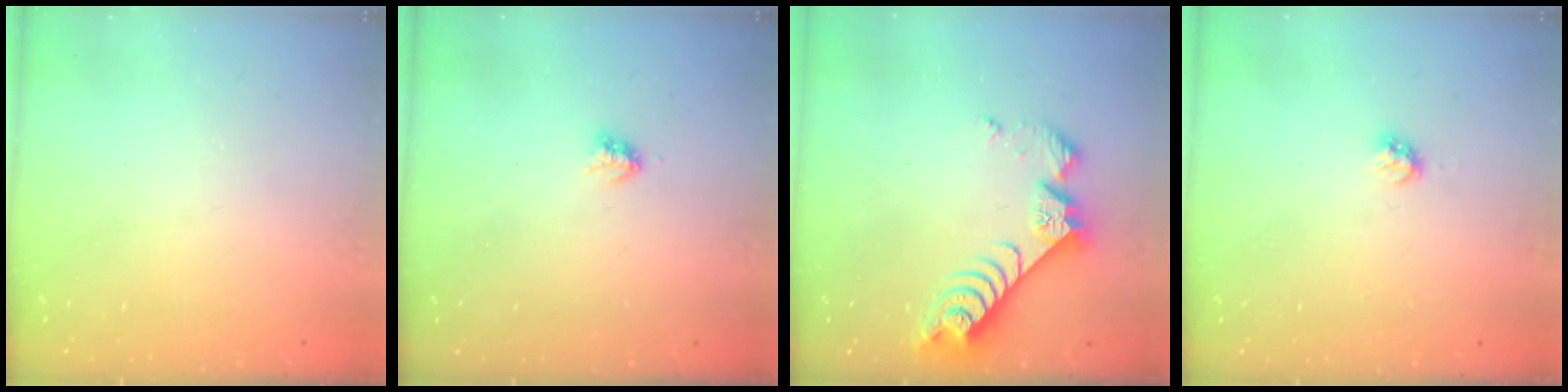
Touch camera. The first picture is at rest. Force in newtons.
{"total": 2.9, "press": 2.9, "slide": 0.5}
{"total": 8.4, "press": 8.4, "slide": 0.3}
{"total": 2.8, "press": 2.8, "slide": 0.2}